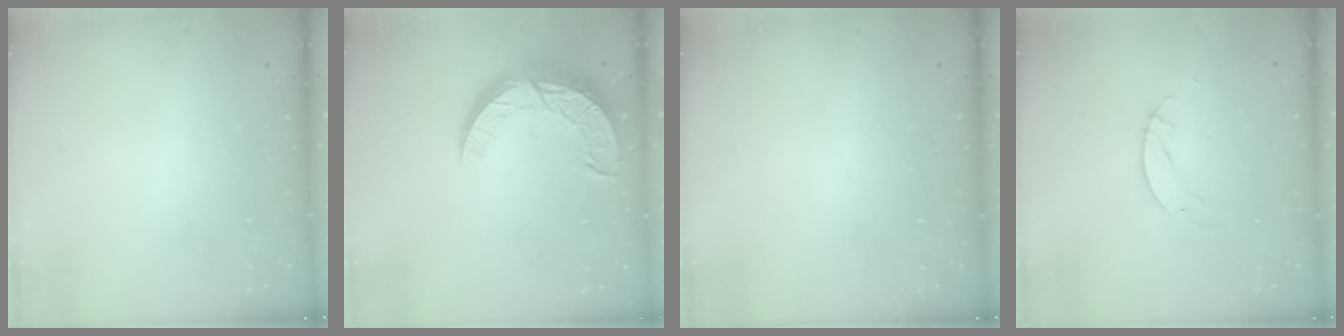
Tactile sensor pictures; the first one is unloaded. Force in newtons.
{"total": 12.8, "press": 12.7, "slide": 0.9}
{"total": 0.0}
{"total": 4.5, "press": 4.5, "slide": 0.4}